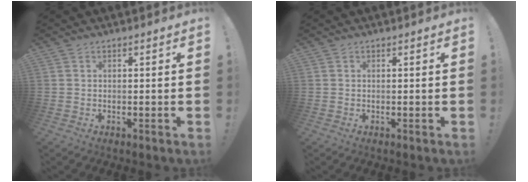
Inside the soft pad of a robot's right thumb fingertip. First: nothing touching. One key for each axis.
{"total": 0.0}